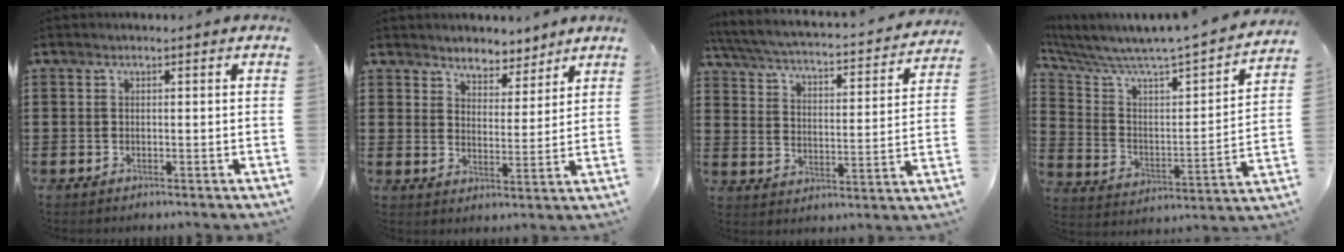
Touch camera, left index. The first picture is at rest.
{"total": 4.1, "force": [3.9, 1.1, -0.5], "torque": [-0.012, -0.017, 0.070]}
{"total": 3.3, "force": [3.0, 0.0, 1.4], "torque": [-0.047, -0.030, 0.041]}
{"total": 4.6, "force": [4.4, -0.1, 1.4], "torque": [-0.059, -0.060, 0.062]}